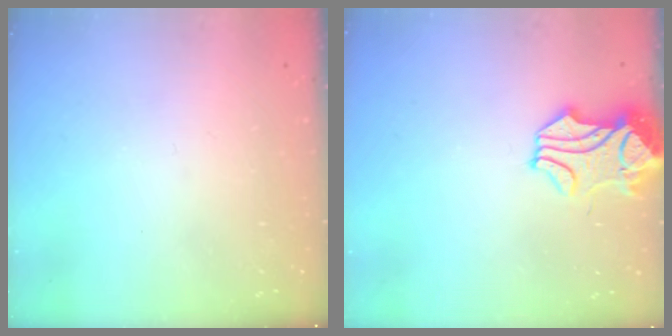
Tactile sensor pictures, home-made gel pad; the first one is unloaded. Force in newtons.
{"total": 1.8, "press": 1.2, "slide": 1.4}